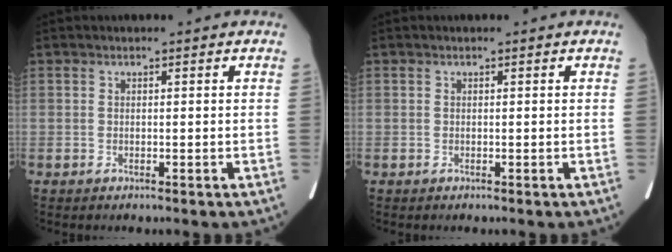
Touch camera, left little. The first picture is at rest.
{"total": 0.0}